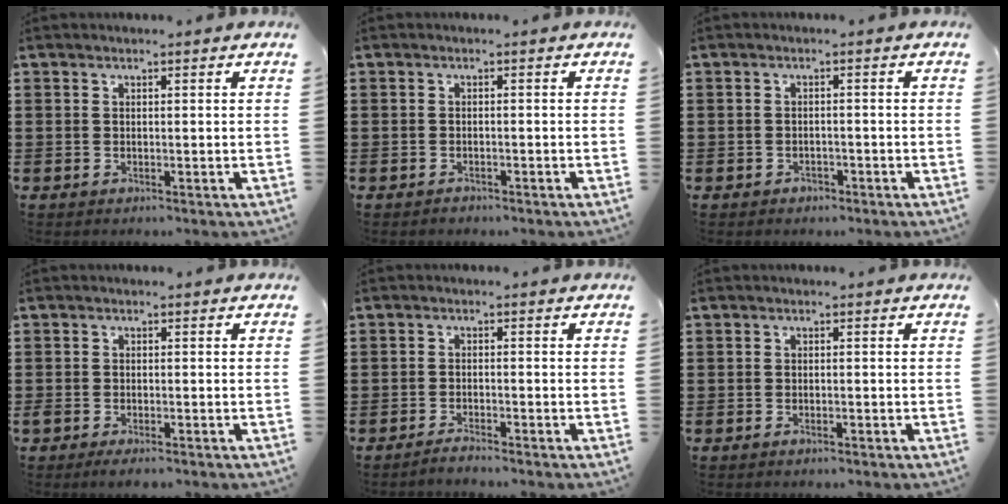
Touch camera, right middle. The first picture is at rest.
{"total": 0.8, "force": [-0.8, 0.2, 0.0], "torque": [-0.003, 0.001, -0.018]}
{"total": 1.2, "force": [-1.0, 0.6, 0.0], "torque": [-0.005, 0.002, -0.024]}
{"total": 1.5, "force": [-1.2, 0.3, 0.8], "torque": [-0.024, -0.004, -0.025]}
{"total": 1.7, "force": [-1.6, -0.1, 0.5], "torque": [-0.009, 0.001, -0.031]}
{"total": 0.8, "force": [-0.7, 0.2, 0.3], "torque": [-0.008, -0.002, -0.014]}